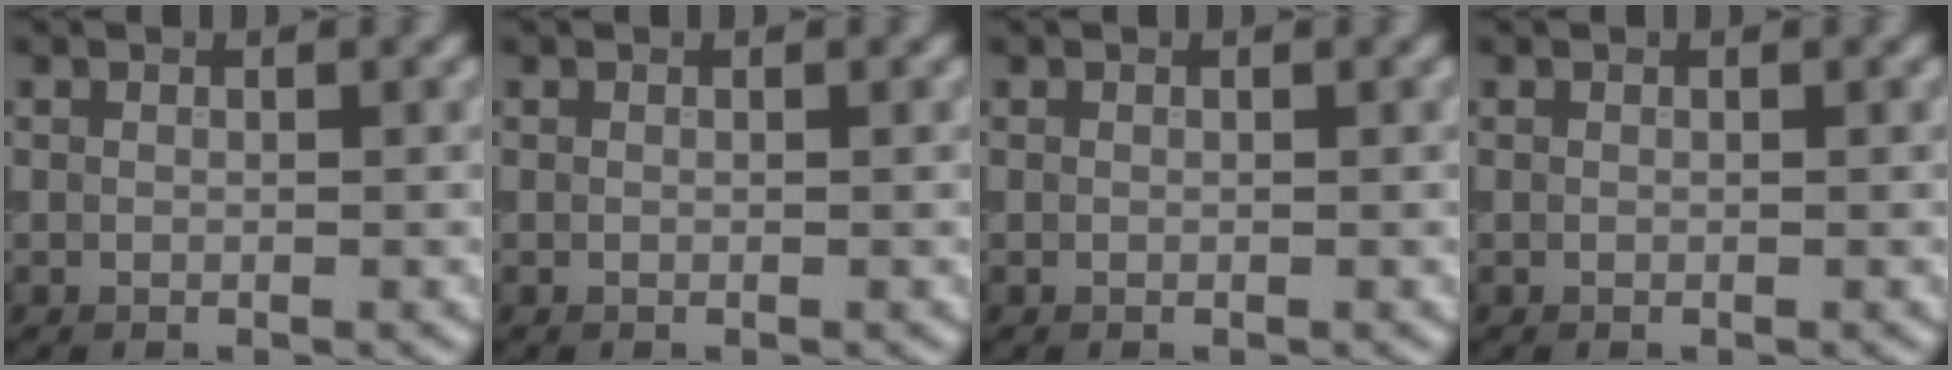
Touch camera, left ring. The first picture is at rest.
{"total": 0.0}
{"total": 0.0}
{"total": 0.0}